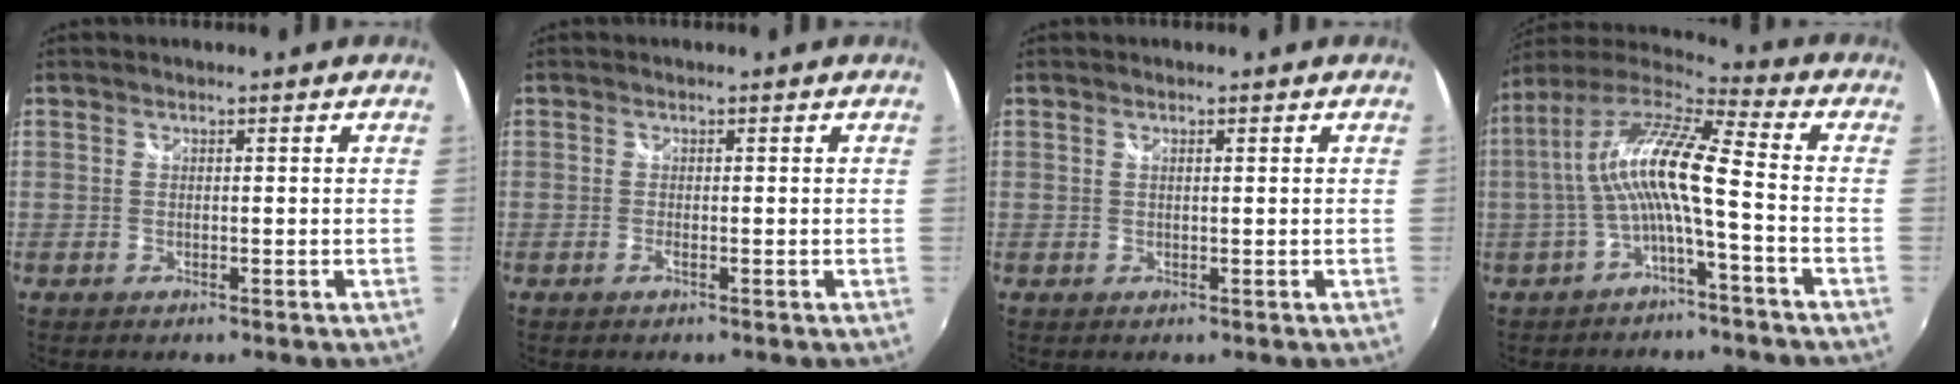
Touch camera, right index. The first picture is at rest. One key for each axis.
{"total": 0.8, "fx": -0.5, "fy": -0.1, "fz": 0.6, "tx": -0.010, "ty": -0.001, "tz": -0.011}
{"total": 0.6, "fx": 0.4, "fy": 0.0, "fz": 0.5, "tx": -0.011, "ty": 0.002, "tz": 0.006}
{"total": 12.3, "fx": -1.7, "fy": 1.0, "fz": 12.1, "tx": -0.238, "ty": 0.017, "tz": -0.034}